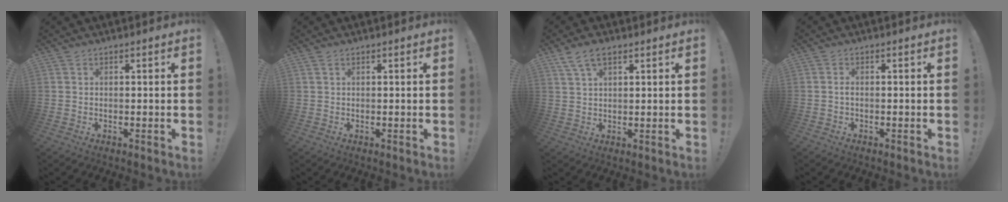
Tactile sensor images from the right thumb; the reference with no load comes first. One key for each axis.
{"total": 0.7, "fx": 0.4, "fy": 0.5, "fz": 0.3, "tx": -0.011, "ty": 0.003, "tz": 0.010}
{"total": 6.1, "fx": 3.6, "fy": 2.8, "fz": 4.0, "tx": -0.078, "ty": -0.005, "tz": 0.071}
{"total": 1.0, "fx": -0.8, "fy": 0.6, "fz": 0.3, "tx": -0.004, "ty": 0.002, "tz": -0.014}